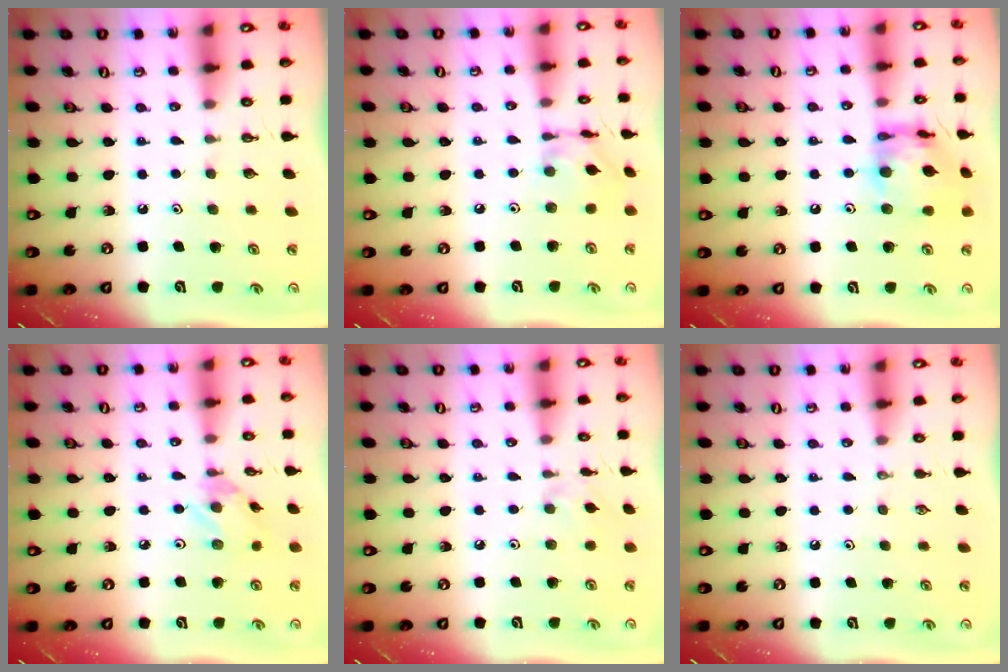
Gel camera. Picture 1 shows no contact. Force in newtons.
{"total": 8.0, "press": 8.0, "slide": 0.3}
{"total": 14.6, "press": 14.5, "slide": 1.2}
{"total": 2.7, "press": 2.7, "slide": 0.1}
{"total": 1.8, "press": 1.7, "slide": 0.5}
{"total": 0.0}